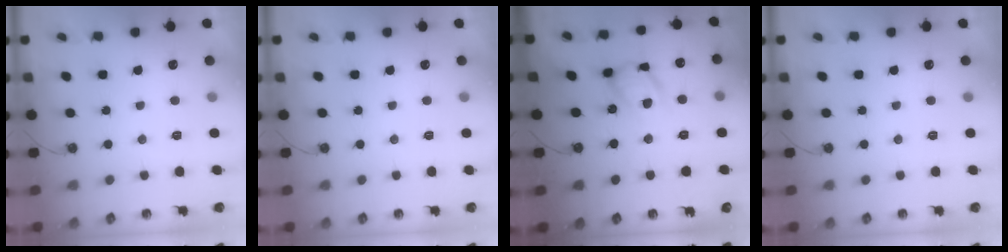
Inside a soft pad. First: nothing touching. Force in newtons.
{"total": 0.0}
{"total": 13.8, "press": 13.7, "slide": 1.3}
{"total": 0.0}